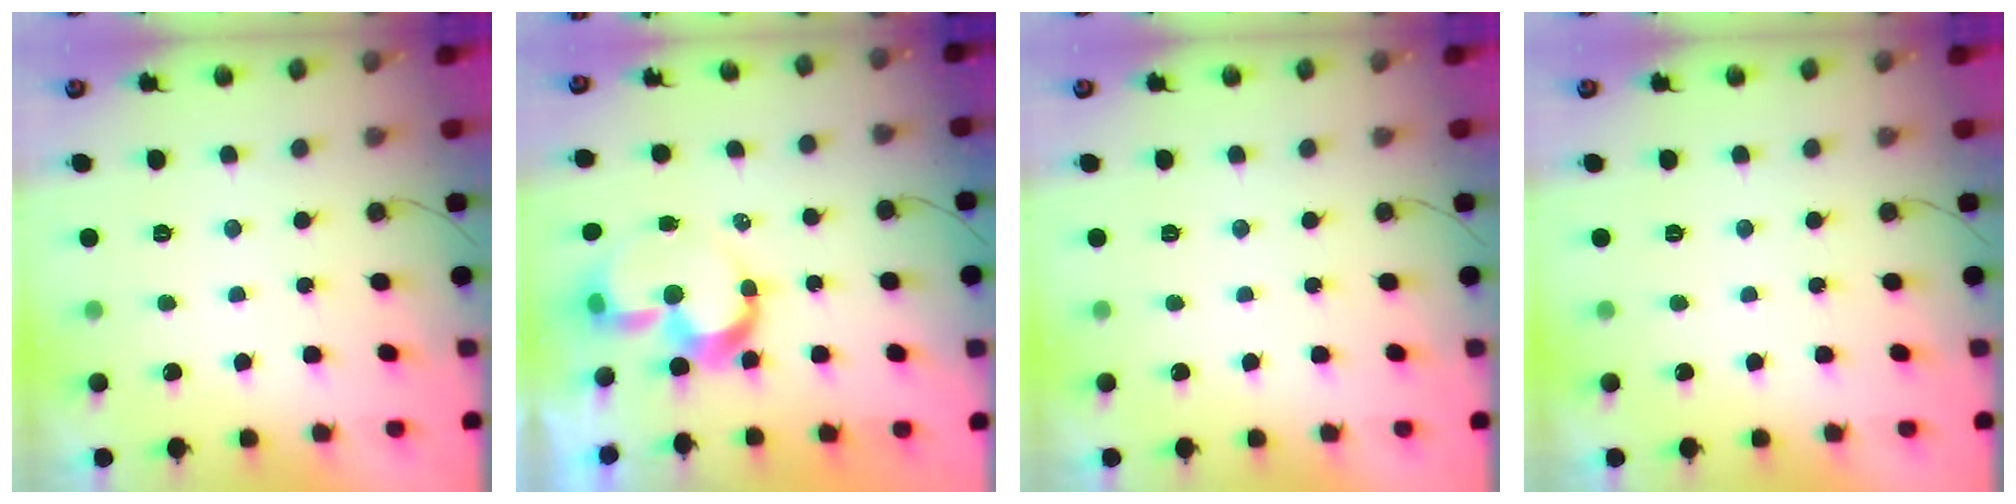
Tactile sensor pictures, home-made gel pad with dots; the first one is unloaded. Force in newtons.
{"total": 10.3, "press": 10.2, "slide": 0.7}
{"total": 0.0}
{"total": 0.0}